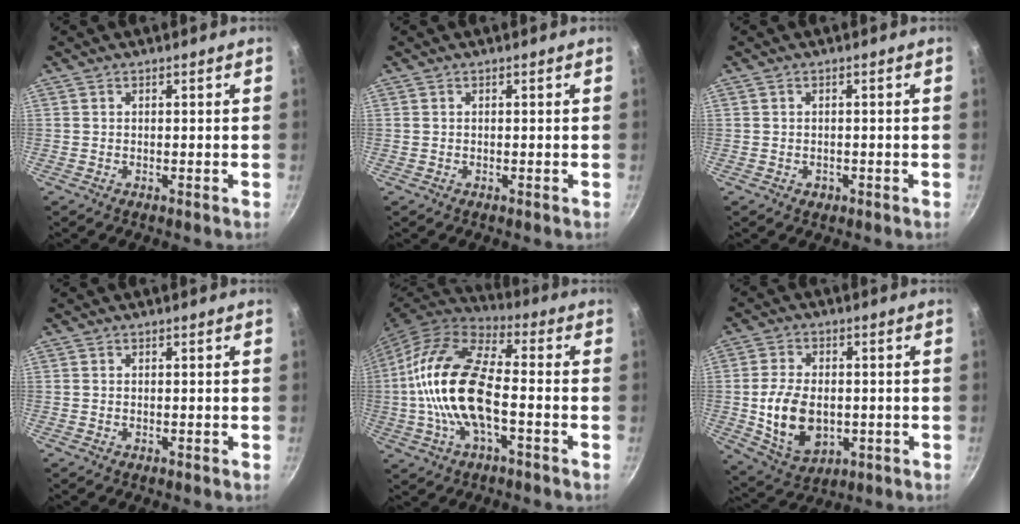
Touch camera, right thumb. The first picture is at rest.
{"total": 0.0}
{"total": 1.4, "force": [-0.5, 1.2, 0.6], "torque": [-0.007, 0.002, -0.003]}
{"total": 0.0}
{"total": 18.6, "force": [-2.4, 8.5, 16.4], "torque": [-0.306, 0.034, -0.060]}
{"total": 12.7, "force": [-1.3, 8.5, 9.4], "torque": [-0.160, 0.000, -0.009]}